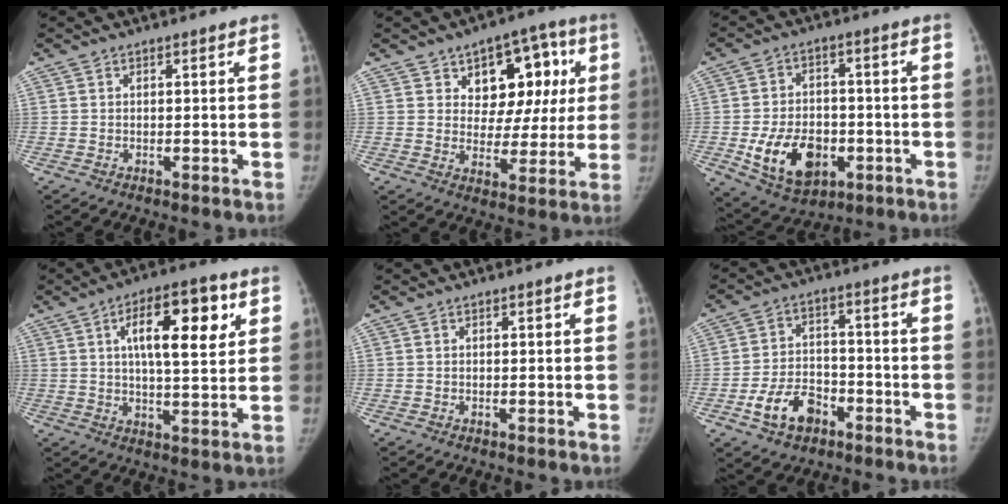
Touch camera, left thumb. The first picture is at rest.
{"total": 14.0, "force": [4.9, 9.4, 9.1], "torque": [-0.060, 0.000, 0.069]}
{"total": 13.7, "force": [-4.0, 9.5, 9.0], "torque": [-0.122, 0.012, -0.053]}
{"total": 14.2, "force": [4.8, 5.3, 12.2], "torque": [-0.163, -0.006, 0.069]}
{"total": 0.0}
{"total": 9.4, "force": [-4.9, 6.3, 5.0], "torque": [-0.073, 0.032, -0.083]}